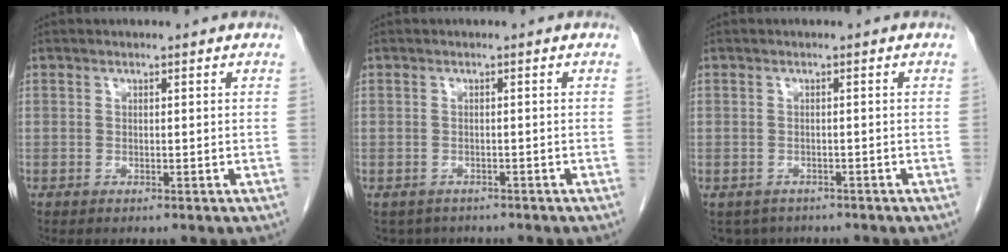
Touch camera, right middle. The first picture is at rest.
{"total": 4.0, "force": [-3.3, 2.2, 0.4], "torque": [0.001, 0.001, -0.045]}
{"total": 4.0, "force": [-3.2, 2.3, 0.5], "torque": [0.000, 0.001, -0.045]}